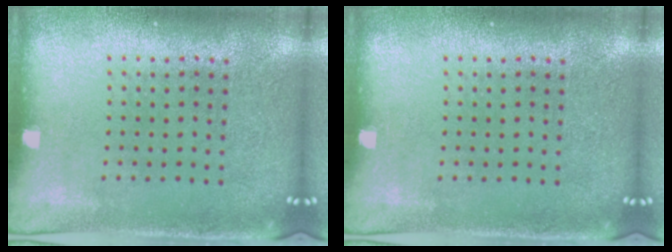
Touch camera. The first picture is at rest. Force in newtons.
{"total": 0.0}